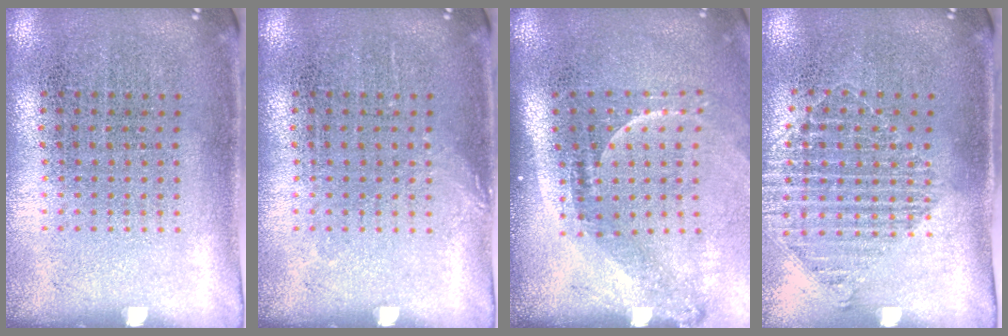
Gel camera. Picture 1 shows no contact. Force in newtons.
{"total": 0.6, "press": 0.5, "slide": 0.1}
{"total": 2.2, "press": 1.5, "slide": 1.6}
{"total": 1.3, "press": 1.2, "slide": 0.5}